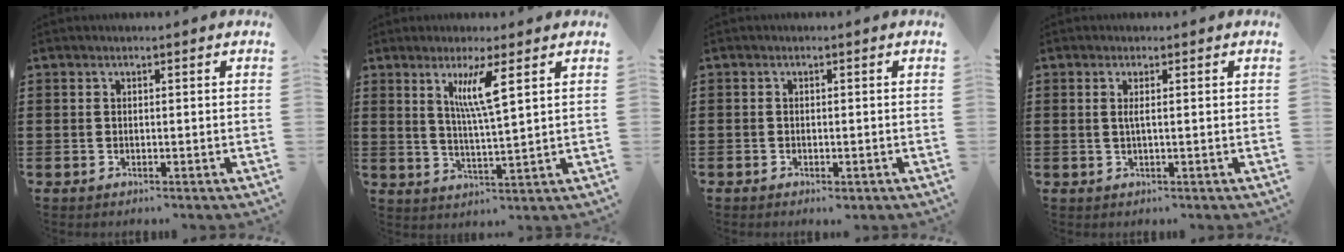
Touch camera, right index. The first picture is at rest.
{"total": 6.1, "force": [2.8, 0.2, 5.4], "torque": [-0.114, -0.002, 0.045]}
{"total": 0.8, "force": [-0.6, 0.5, 0.3], "torque": [-0.007, -0.001, -0.013]}
{"total": 1.6, "force": [0.3, 0.1, 1.6], "torque": [-0.033, -0.001, 0.004]}